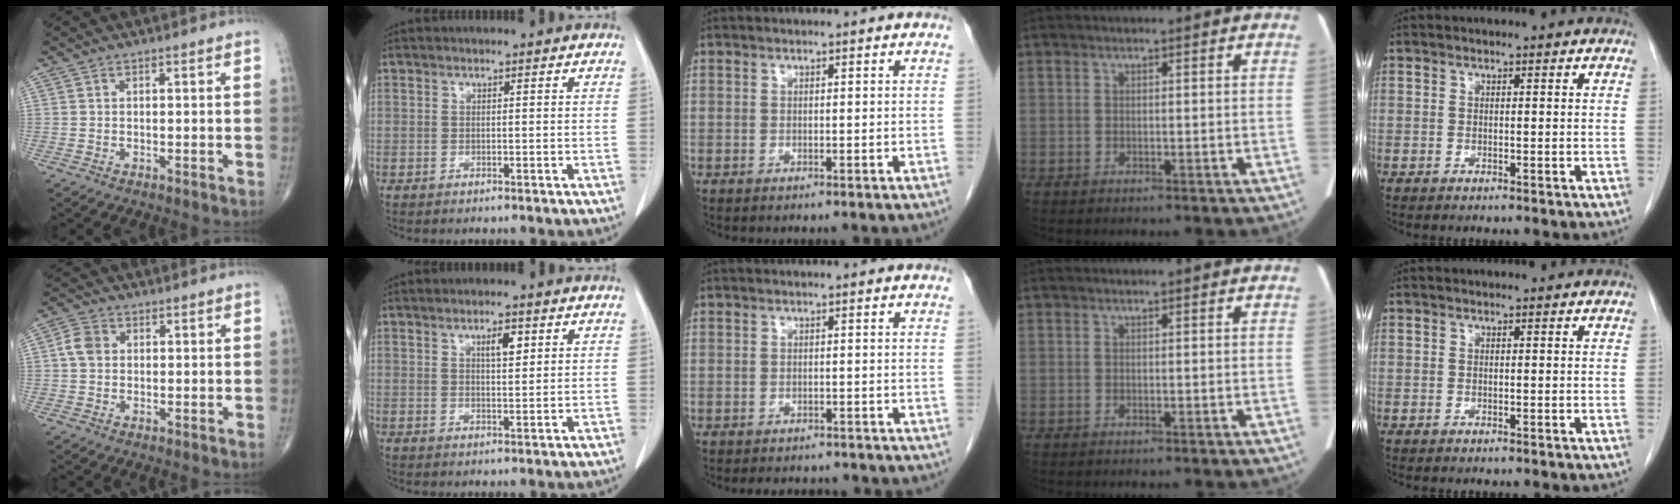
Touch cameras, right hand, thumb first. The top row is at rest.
{"thumb": {"total": 3.7, "force": [0.4, 3.0, 2.2], "torque": [-0.039, 0.009, 0.001]}, "index": {"total": 3.1, "force": [1.4, 0.9, 2.6], "torque": [-0.043, -0.001, 0.023]}, "middle": {"total": 4.9, "force": [-4.5, 1.7, 1.2], "torque": [-0.015, -0.003, -0.054]}}